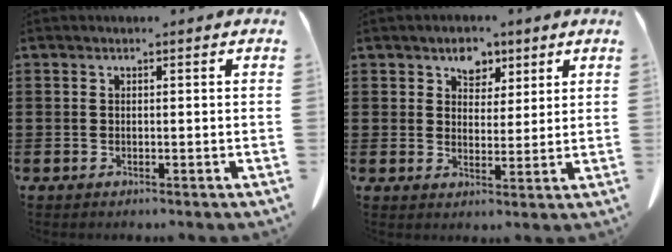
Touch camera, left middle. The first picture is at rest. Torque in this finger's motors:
{"motor_torque": [1.03, 1.00, 0.07, 0.04]}